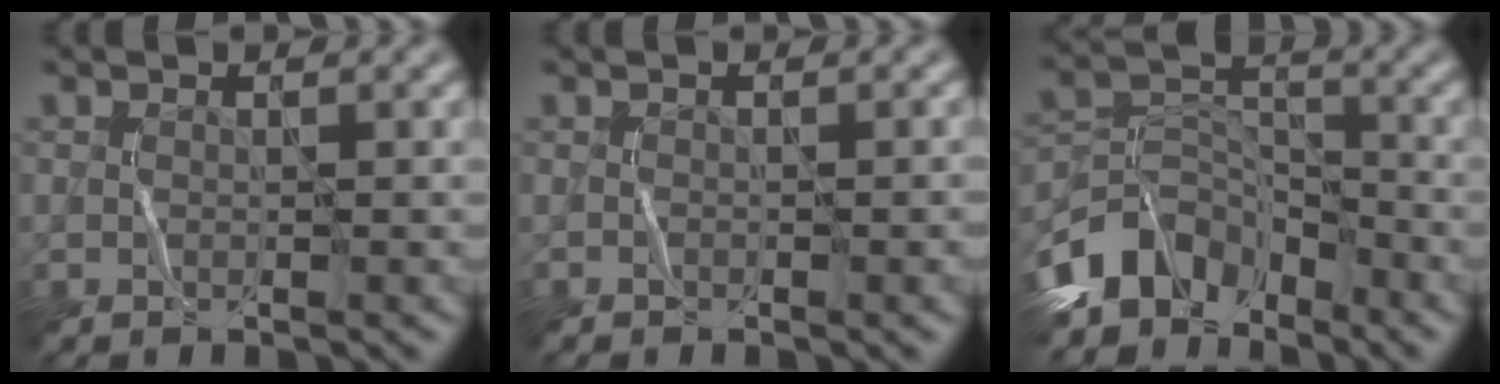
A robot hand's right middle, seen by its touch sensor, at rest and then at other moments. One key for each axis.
{"total": 0.7, "fx": -0.5, "fy": 0.2, "fz": 0.5, "tx": -0.002, "ty": 0.009, "tz": -0.007}
{"total": 6.0, "fx": -4.7, "fy": 3.4, "fz": 1.5, "tx": -0.020, "ty": 0.001, "tz": -0.098}